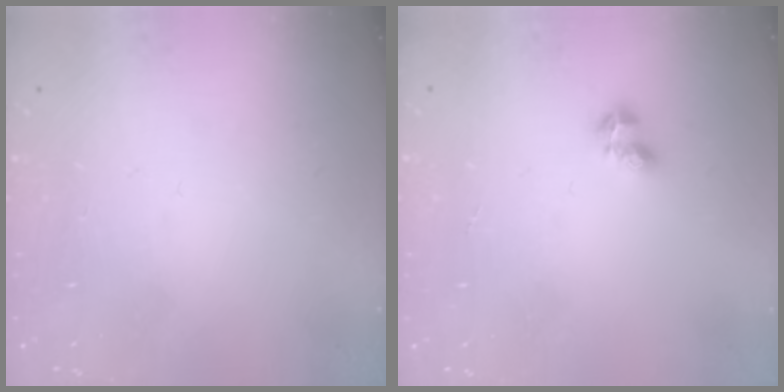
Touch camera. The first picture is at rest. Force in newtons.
{"total": 2.1, "press": 2.0, "slide": 0.8}